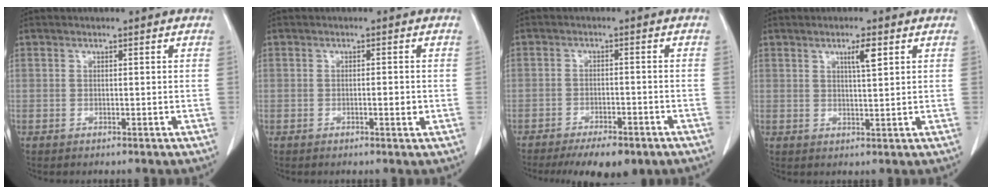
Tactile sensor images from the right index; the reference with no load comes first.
{"total": 1.6, "force": [-0.3, 0.3, 1.5], "torque": [-0.023, -0.001, -0.005]}
{"total": 8.4, "force": [-6.2, 2.9, 4.8], "torque": [-0.066, -0.007, -0.088]}
{"total": 3.2, "force": [1.6, 0.2, 2.8], "torque": [-0.049, -0.002, 0.025]}